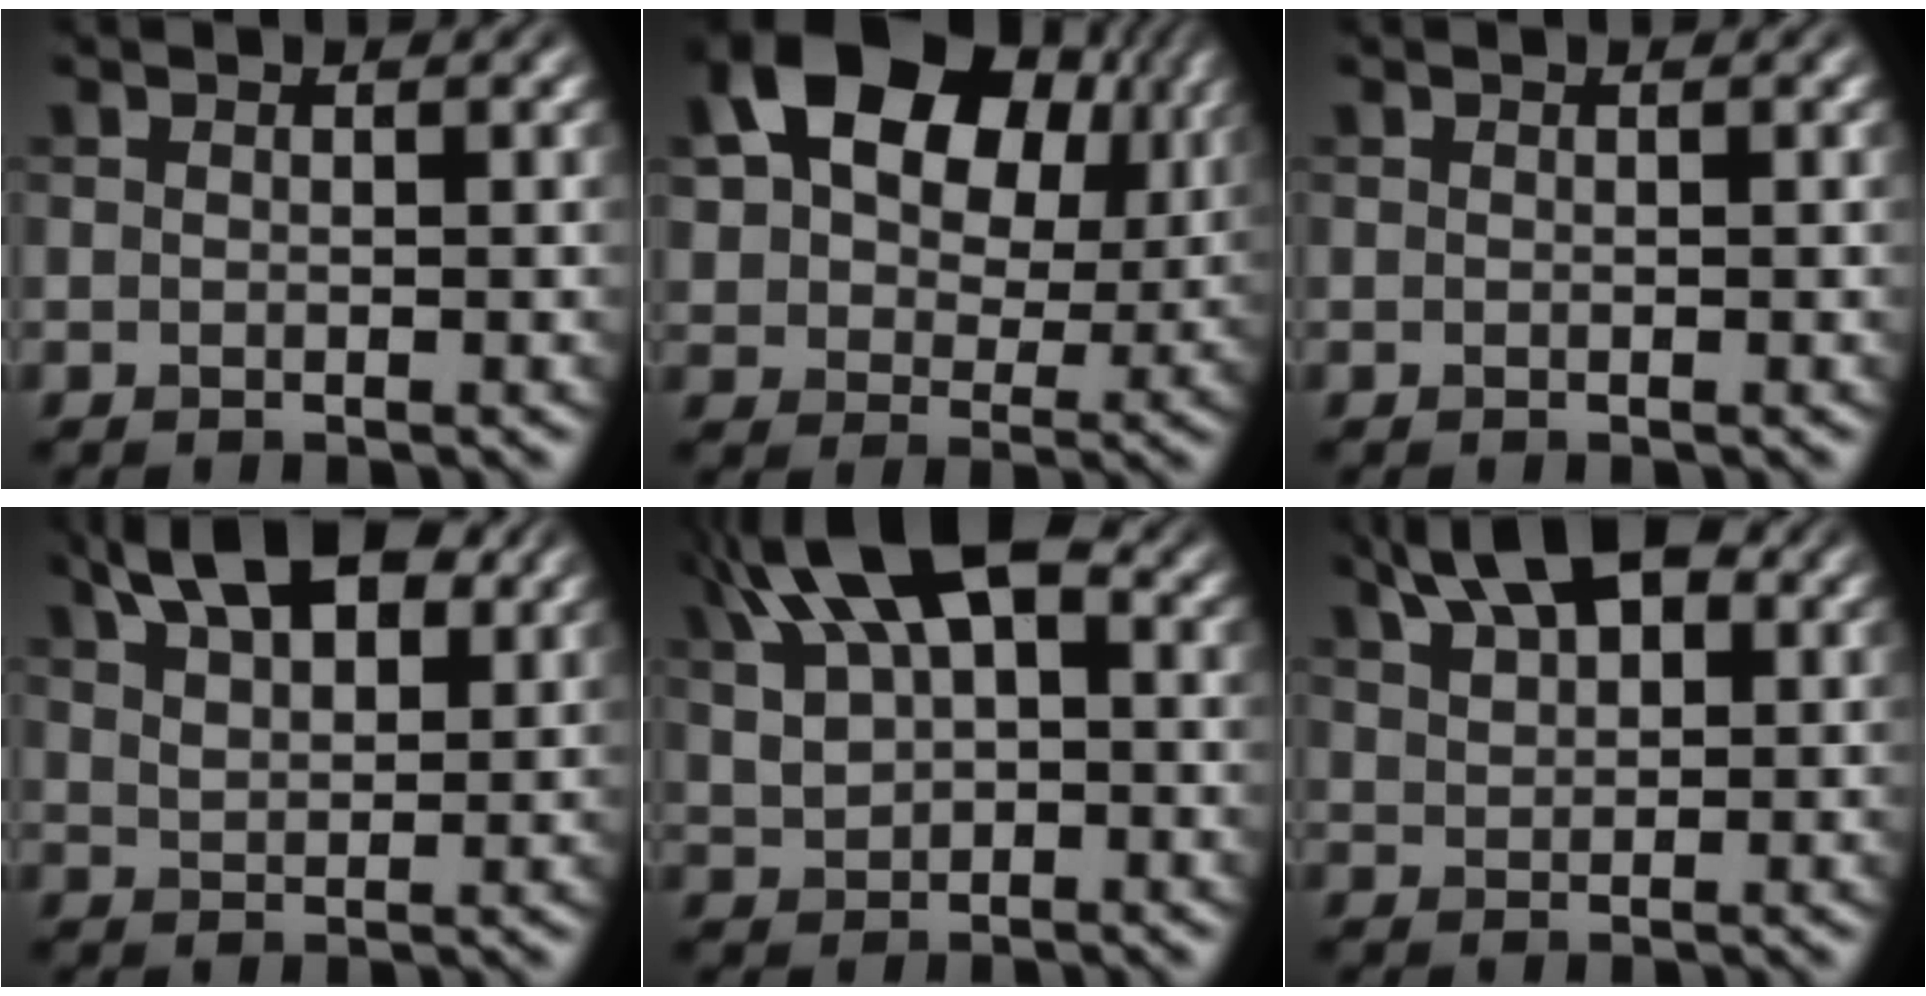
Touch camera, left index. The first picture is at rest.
{"total": 17.9, "force": [7.6, 11.6, 11.3], "torque": [-0.196, 0.042, 0.127]}
{"total": 0.0}
{"total": 8.4, "force": [5.0, 4.0, 5.5], "torque": [-0.097, 0.025, 0.076]}
{"total": 10.5, "force": [4.1, 5.6, 7.8], "torque": [-0.146, 0.028, 0.063]}
{"total": 6.8, "force": [4.0, 3.3, 4.3], "torque": [-0.075, 0.029, 0.055]}